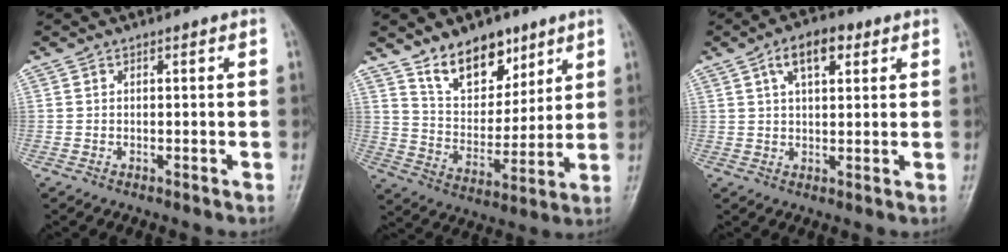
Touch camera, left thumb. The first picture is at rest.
{"total": 12.7, "force": [8.6, 7.2, 5.9], "torque": [-0.055, -0.062, 0.156]}
{"total": 7.2, "force": [3.2, 3.6, 5.3], "torque": [-0.077, 0.001, 0.048]}